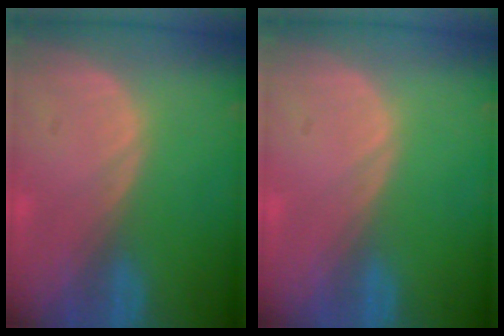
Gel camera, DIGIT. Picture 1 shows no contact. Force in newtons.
{"total": 0.0}